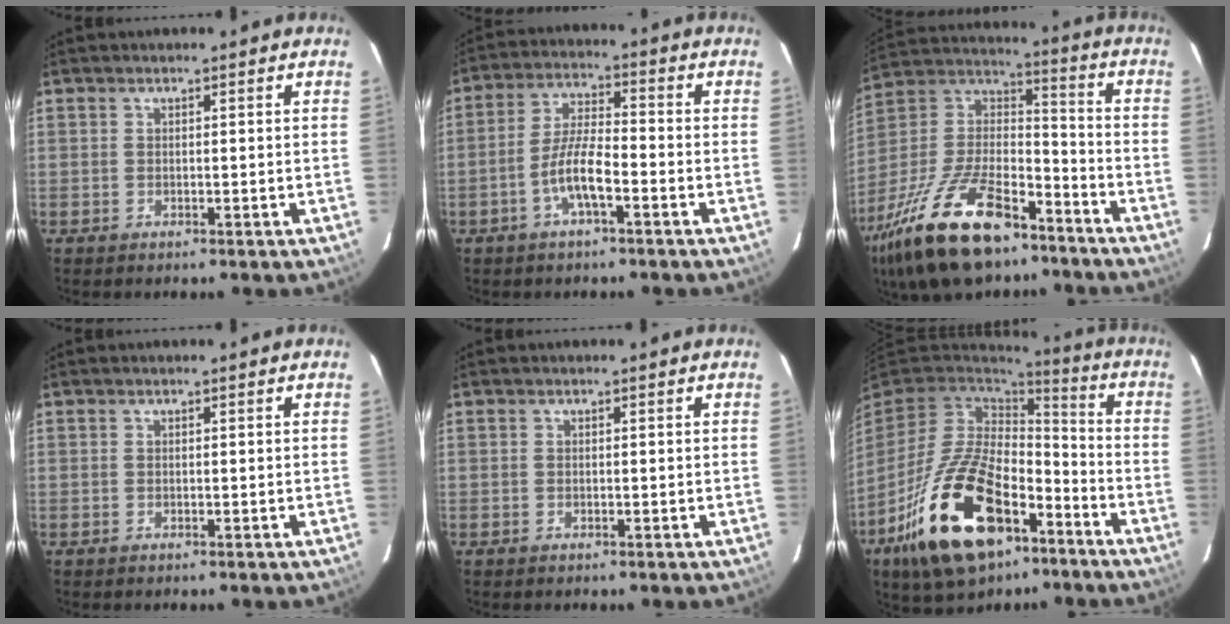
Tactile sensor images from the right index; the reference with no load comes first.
{"total": 7.3, "force": [-3.4, 1.6, 6.3], "torque": [-0.131, 0.008, -0.062]}
{"total": 26.1, "force": [-16.8, 11.1, 16.7], "torque": [-0.345, -0.015, -0.284]}
{"total": 0.0}
{"total": 0.0}
{"total": 24.0, "force": [-12.2, 12.6, 16.4], "torque": [-0.332, -0.012, -0.198]}